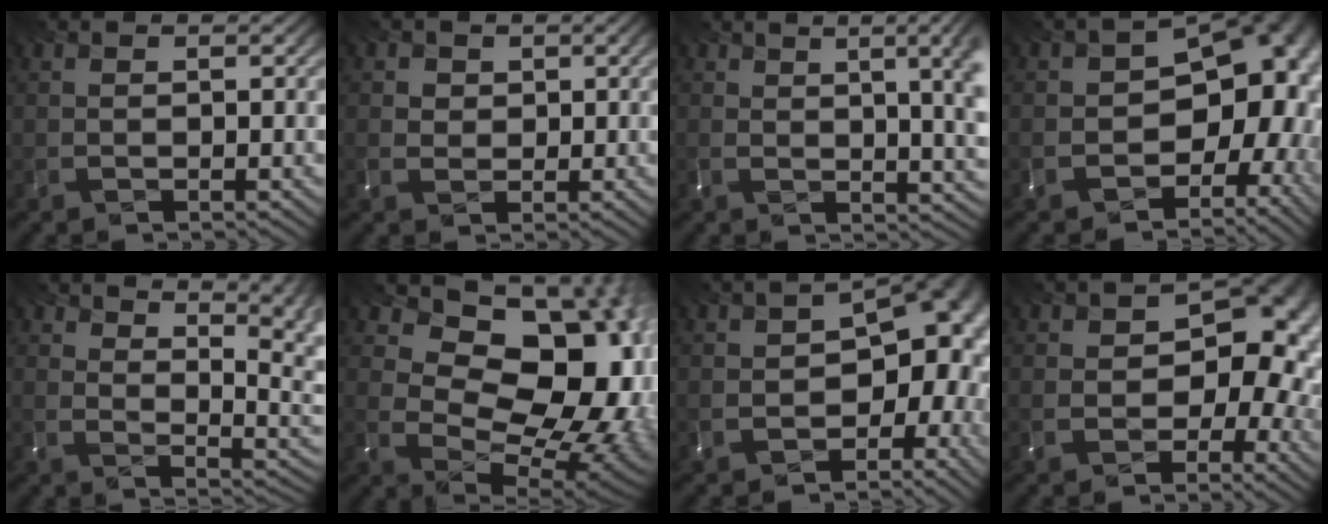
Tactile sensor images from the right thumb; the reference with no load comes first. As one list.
[{"total": 1.6, "force": [0.0, 0.9, -1.3], "torque": [0.005, -0.013, 0.032]}, {"total": 10.0, "force": [2.8, 4.1, 8.7], "torque": [-0.117, 0.026, 0.052]}, {"total": 12.8, "force": [-2.5, 9.2, 8.5], "torque": [-0.118, -0.033, -0.017]}, {"total": 11.1, "force": [6.3, 4.4, 7.9], "torque": [-0.132, 0.003, 0.109]}, {"total": 17.3, "force": [3.4, 12.0, 11.9], "torque": [-0.163, 0.013, 0.099]}, {"total": 12.7, "force": [-3.3, 8.3, 9.0], "torque": [-0.114, -0.026, -0.029]}, {"total": 12.2, "force": [-0.4, 8.9, 8.4], "torque": [-0.110, -0.028, 0.025]}]